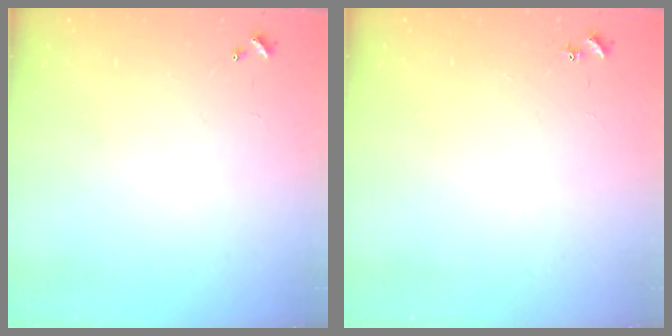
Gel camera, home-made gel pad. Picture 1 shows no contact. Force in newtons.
{"total": 4.3, "press": 4.2, "slide": 0.6}